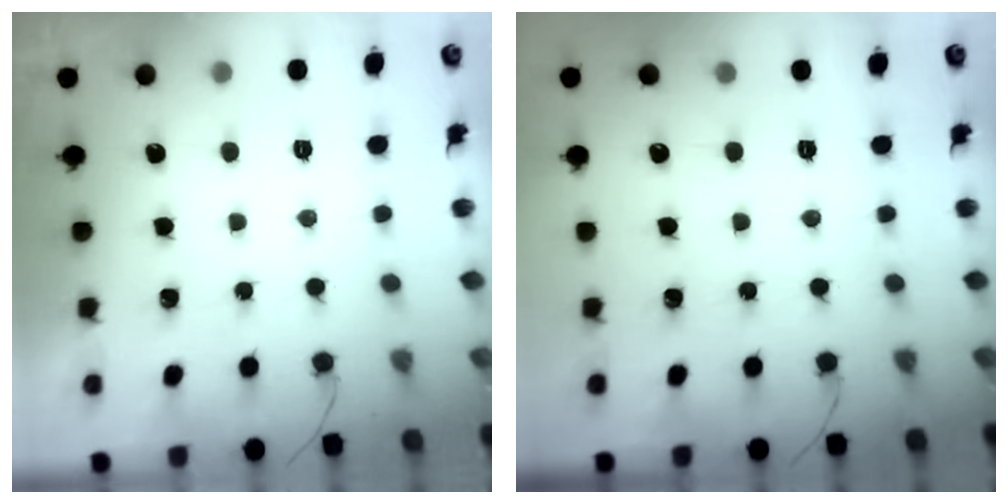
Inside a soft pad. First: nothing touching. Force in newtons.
{"total": 0.0}